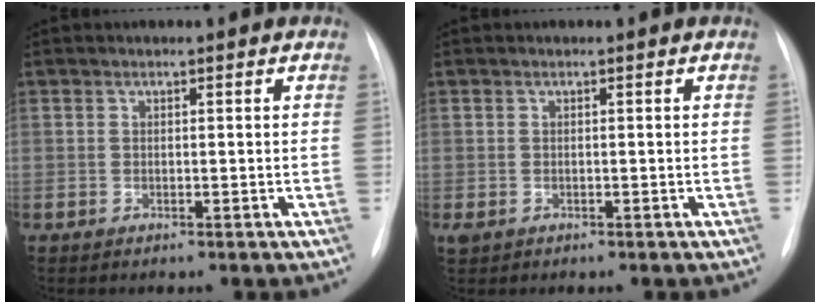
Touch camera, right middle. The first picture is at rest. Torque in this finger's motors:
{"motor_torque": [0.05, -0.15, 0.03, 0.02]}